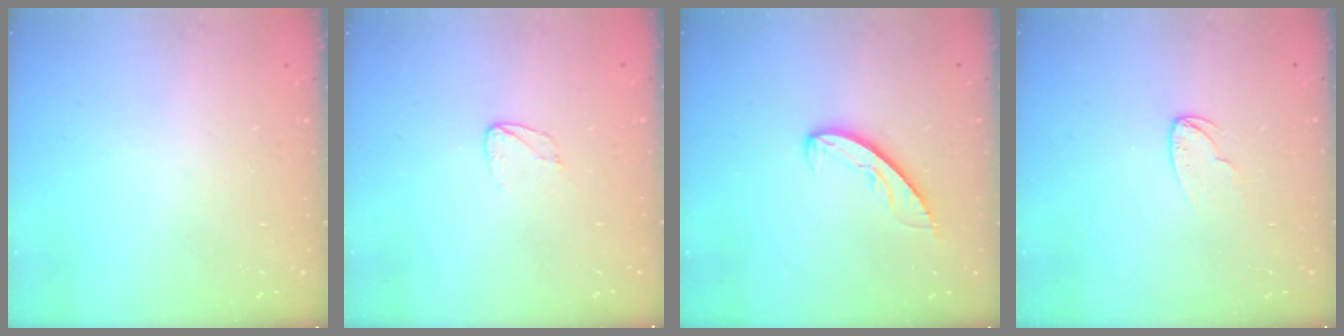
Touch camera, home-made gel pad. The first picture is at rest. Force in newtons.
{"total": 3.8, "press": 3.8, "slide": 0.3}
{"total": 5.7, "press": 5.7, "slide": 0.5}
{"total": 6.3, "press": 6.2, "slide": 0.4}